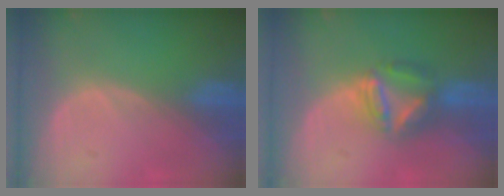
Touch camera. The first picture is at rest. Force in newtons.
{"total": 6.6, "press": 6.2, "slide": 2.5}